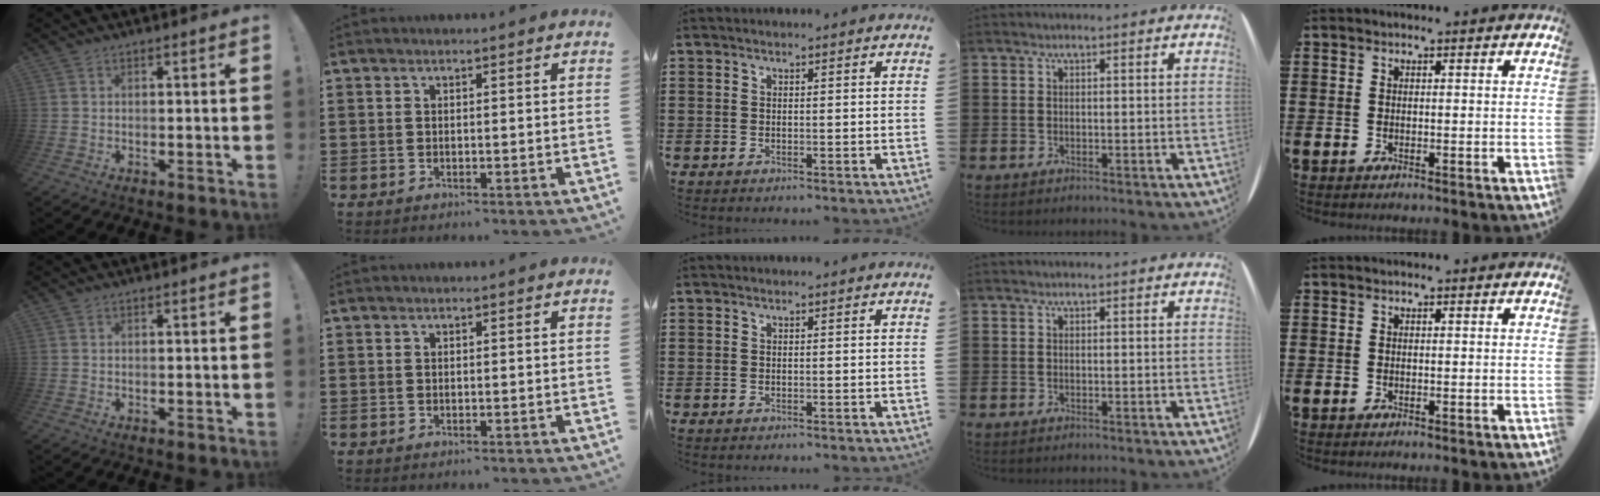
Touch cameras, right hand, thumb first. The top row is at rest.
{}